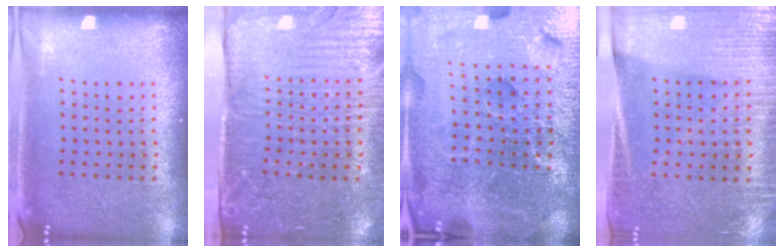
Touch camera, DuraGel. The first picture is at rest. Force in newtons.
{"total": 4.3, "press": 3.6, "slide": 2.3}
{"total": 7.1, "press": 6.1, "slide": 3.6}
{"total": 3.1, "press": 2.9, "slide": 1.1}